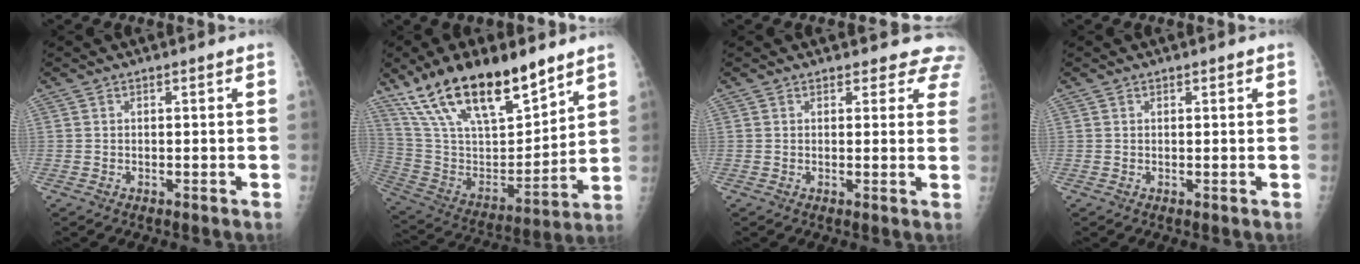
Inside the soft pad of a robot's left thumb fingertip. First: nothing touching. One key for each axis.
{"total": 25.5, "fx": 17.4, "fy": 9.6, "fz": 16.1, "tx": -0.254, "ty": -0.053, "tz": 0.318}
{"total": 6.4, "fx": 5.7, "fy": 2.9, "fz": 0.1, "tx": 0.055, "ty": -0.022, "tz": 0.032}
{"total": 0.7, "fx": 0.5, "fy": 0.4, "fz": 0.2, "tx": 0.003, "ty": -0.003, "tz": 0.004}